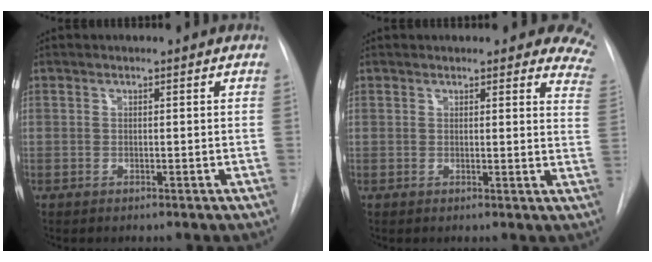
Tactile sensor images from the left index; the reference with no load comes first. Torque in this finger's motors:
{"motor_torque": [0.76, -1.37, -0.14, 0.02]}